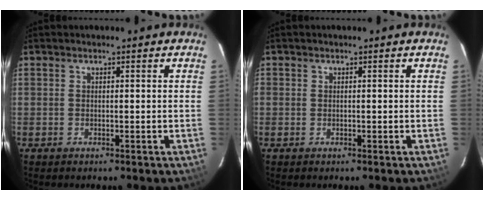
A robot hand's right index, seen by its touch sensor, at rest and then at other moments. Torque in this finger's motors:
{"motor_torque": [0.68, 0.23, 0.02, 0.05]}